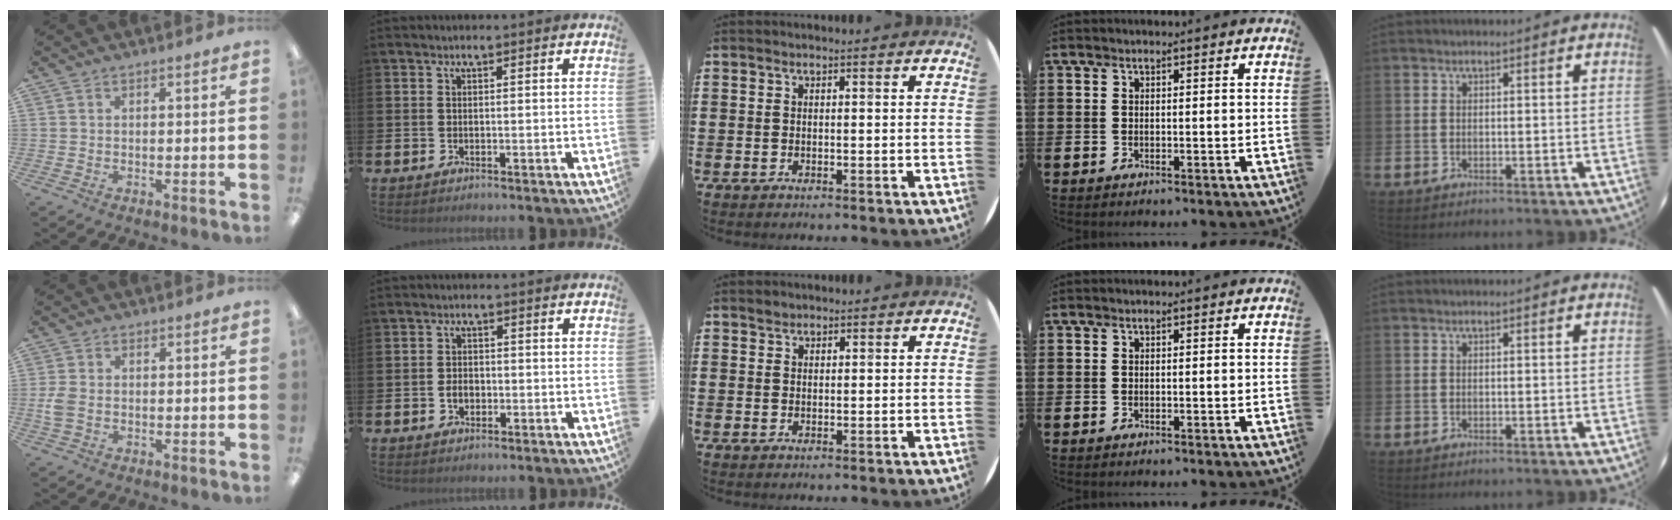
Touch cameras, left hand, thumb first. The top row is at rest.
{"thumb": {"total": 4.0, "force": [-0.4, 2.7, 2.9], "torque": [-0.065, 0.004, -0.010]}, "index": {"total": 2.1, "force": [-0.6, 1.6, 1.3], "torque": [-0.015, 0.002, -0.016]}, "middle": {"total": 1.0, "force": [1.0, 0.4, 0.0], "torque": [0.000, 0.003, 0.019]}}